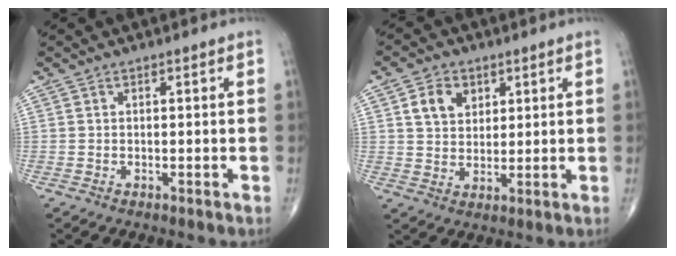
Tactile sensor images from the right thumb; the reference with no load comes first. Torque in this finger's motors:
{"motor_torque": [-0.56, 0.81, 0.35, 0.60, 0.11]}